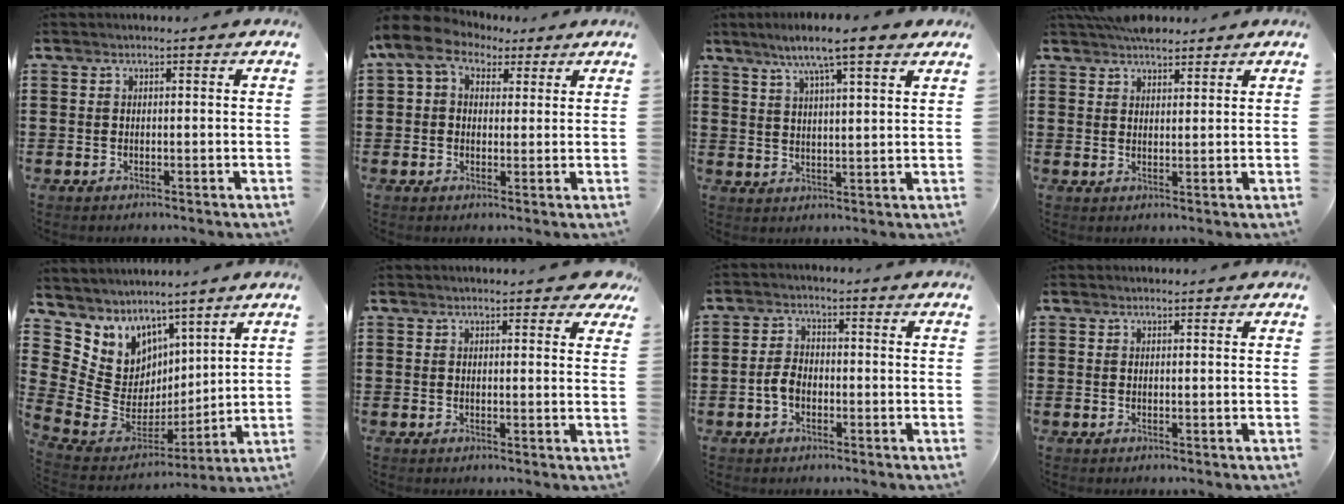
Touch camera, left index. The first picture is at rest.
{"total": 6.5, "force": [3.6, 4.2, 3.4], "torque": [-0.094, 0.005, 0.065]}
{"total": 7.4, "force": [5.6, 0.5, 4.8], "torque": [-0.106, -0.006, 0.097]}
{"total": 3.7, "force": [3.4, 1.0, 0.7], "torque": [-0.021, -0.005, 0.067]}
{"total": 8.8, "force": [5.7, 6.6, 1.1], "torque": [-0.074, -0.060, 0.117]}
{"total": 2.6, "force": [2.1, 0.6, 1.3], "torque": [-0.016, -0.003, 0.037]}
{"total": 3.6, "force": [-1.2, 2.2, 2.6], "torque": [-0.069, -0.002, -0.027]}
{"total": 0.0}